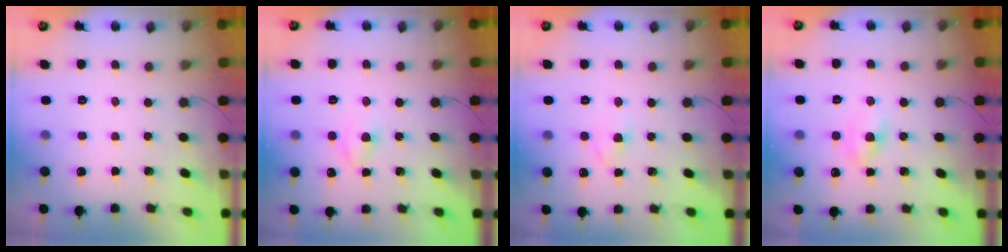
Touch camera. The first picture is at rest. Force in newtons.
{"total": 3.0, "press": 2.7, "slide": 1.2}
{"total": 2.9, "press": 2.7, "slide": 1.2}
{"total": 3.9, "press": 3.6, "slide": 1.4}